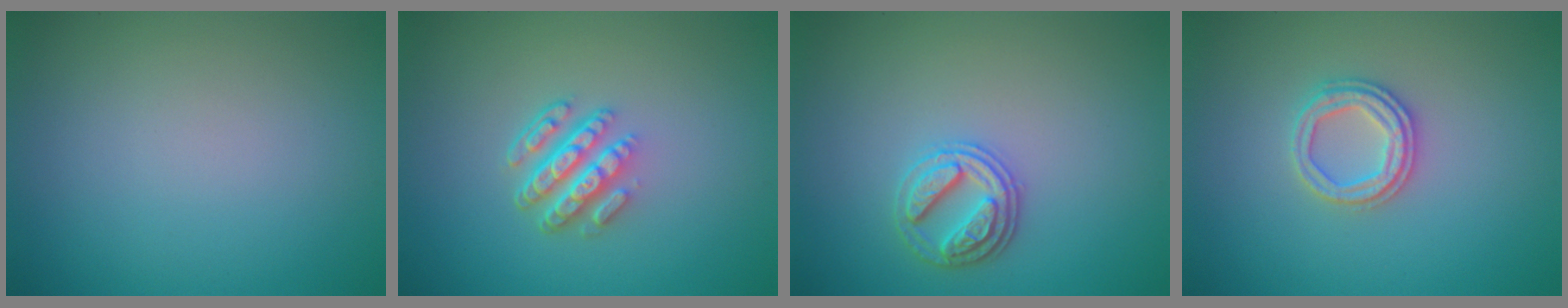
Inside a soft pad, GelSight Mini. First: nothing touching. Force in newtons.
{"total": 4.5, "press": 3.1, "slide": 3.2}
{"total": 2.9, "press": 2.8, "slide": 0.7}
{"total": 2.5, "press": 2.4, "slide": 0.6}